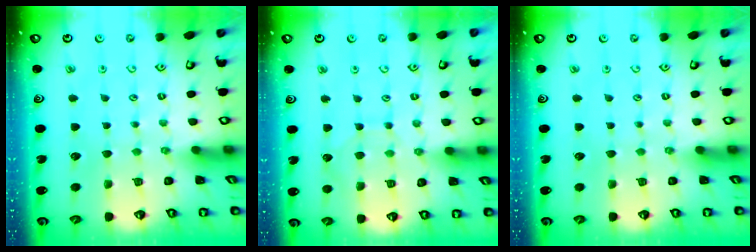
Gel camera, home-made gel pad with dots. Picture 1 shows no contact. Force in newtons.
{"total": 5.1, "press": 5.1, "slide": 0.5}
{"total": 0.0}